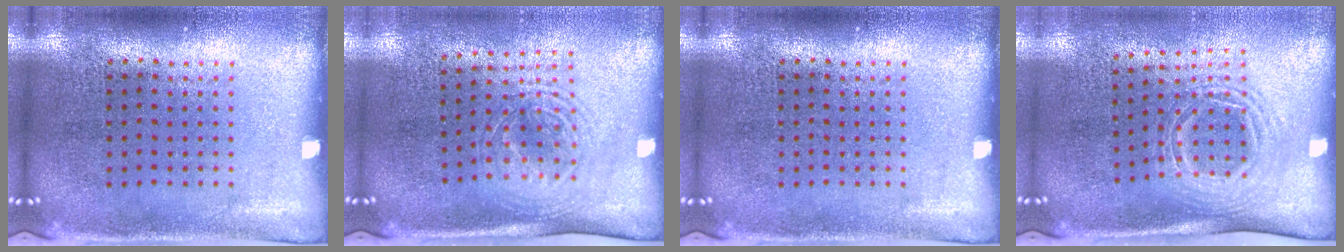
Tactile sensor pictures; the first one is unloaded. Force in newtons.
{"total": 1.7, "press": 1.4, "slide": 1.1}
{"total": 0.0}
{"total": 1.6, "press": 1.2, "slide": 1.1}